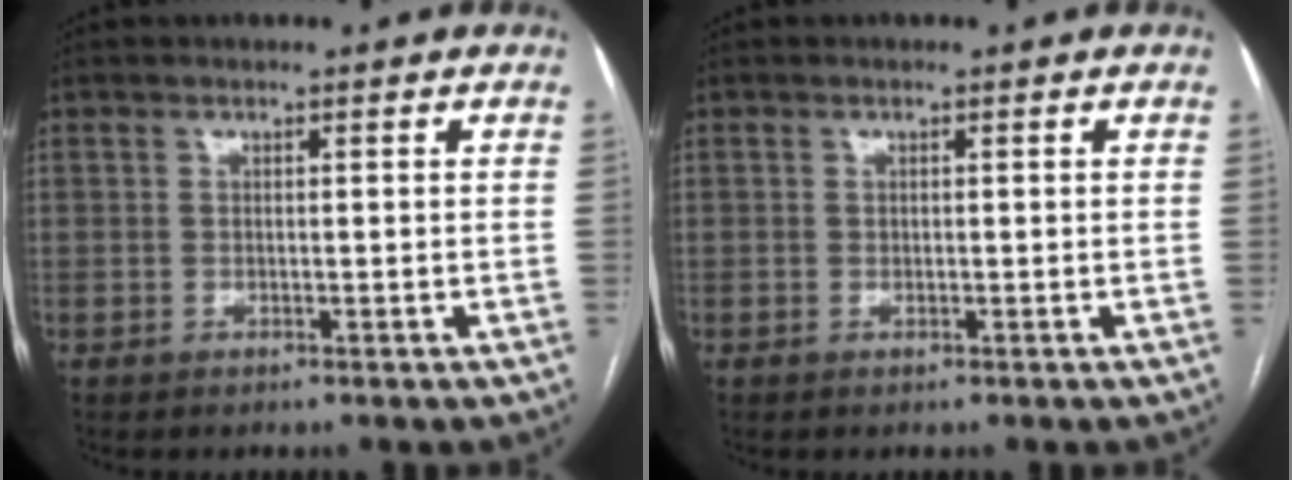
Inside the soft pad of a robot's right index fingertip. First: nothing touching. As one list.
[{"total": 0.0}]